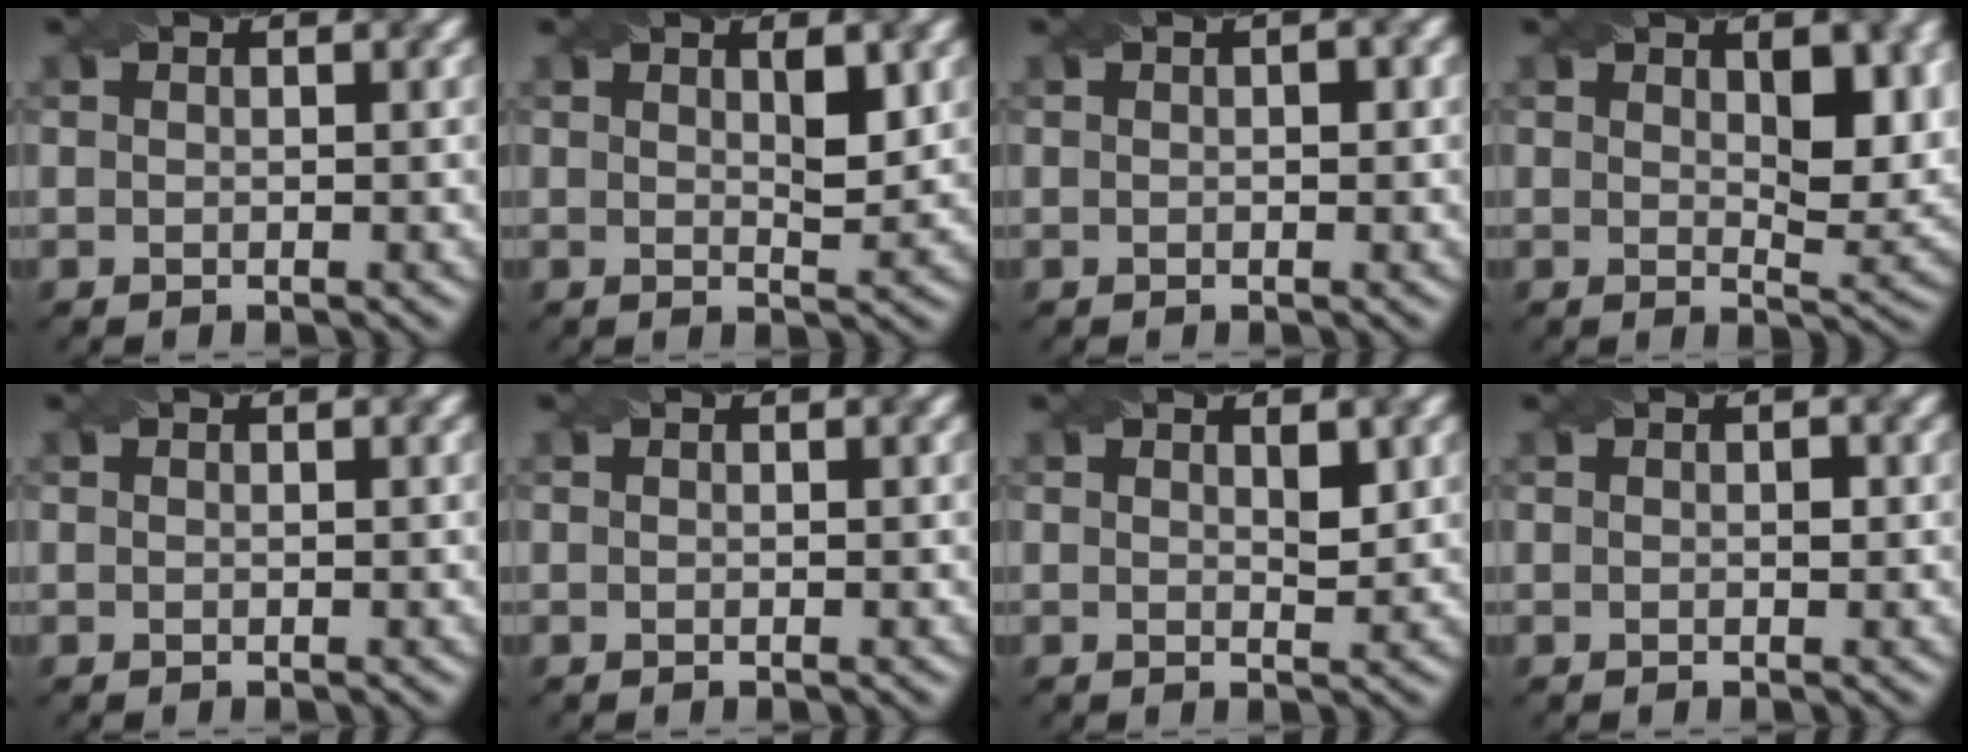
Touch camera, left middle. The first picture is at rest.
{"total": 2.2, "force": [0.9, 0.5, 1.9], "torque": [-0.028, -0.006, 0.017]}
{"total": 0.8, "force": [0.1, 0.4, 0.7], "torque": [-0.009, 0.001, 0.001]}
{"total": 5.4, "force": [1.7, 2.4, 4.6], "torque": [-0.061, -0.008, 0.033]}
{"total": 0.0}
{"total": 0.0}
{"total": 1.3, "force": [0.6, 0.5, 1.0], "torque": [-0.015, -0.006, 0.012]}
{"total": 0.6, "force": [0.0, 0.3, 0.5], "torque": [-0.006, 0.001, 0.000]}